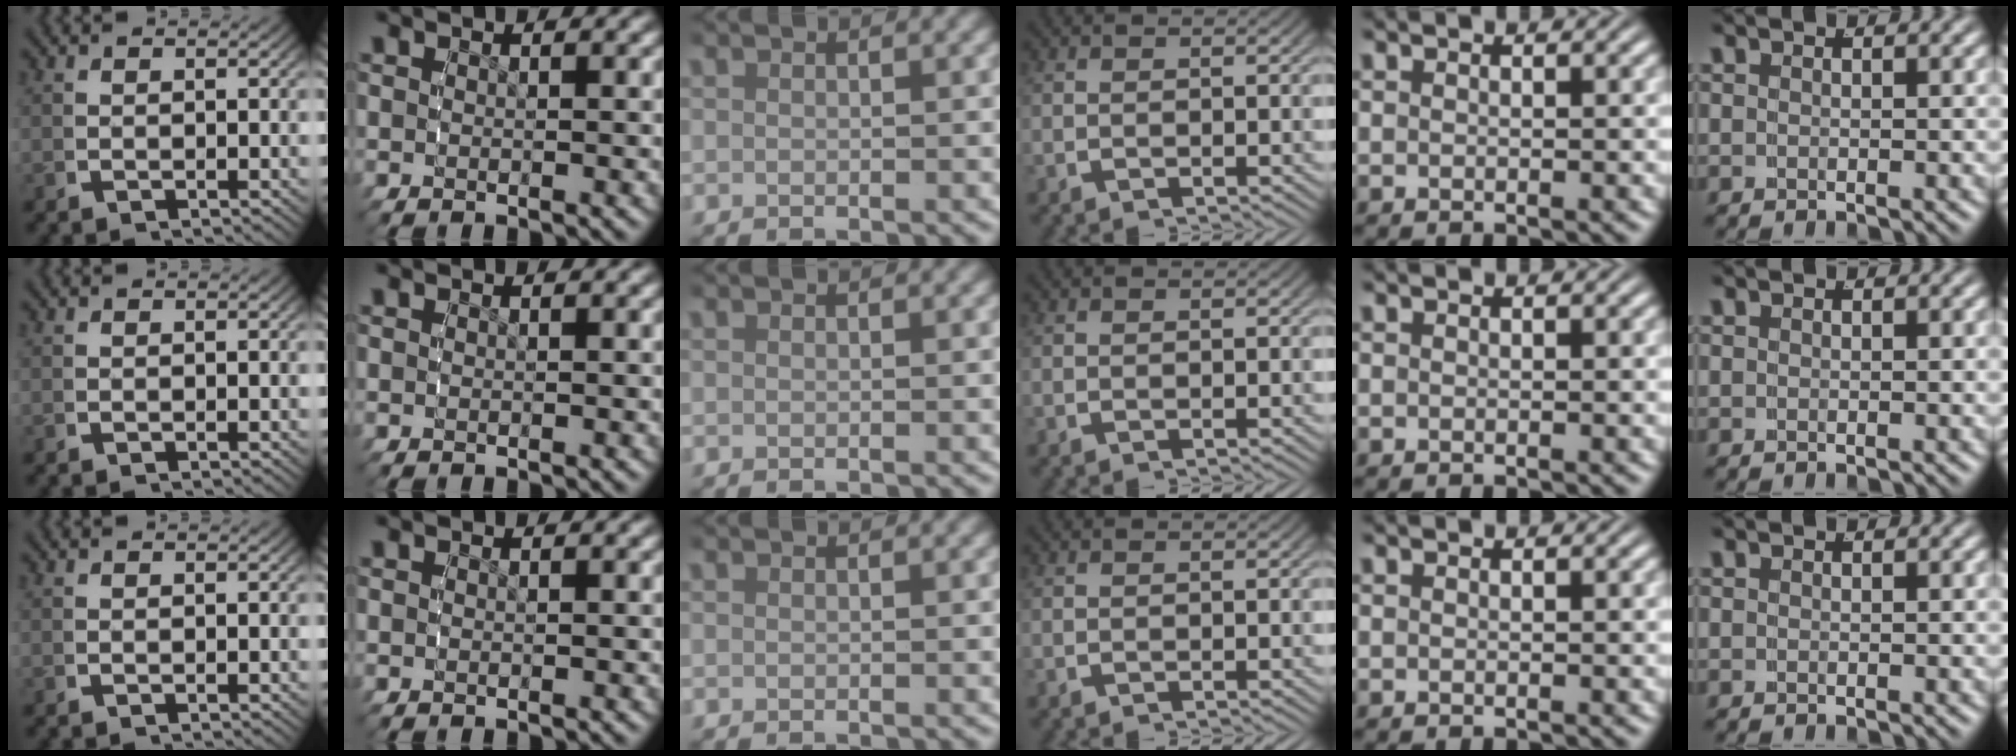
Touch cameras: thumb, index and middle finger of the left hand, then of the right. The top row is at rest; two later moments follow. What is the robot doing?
{"motion": "reach", "object": "pen bag"}